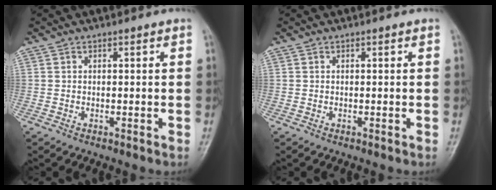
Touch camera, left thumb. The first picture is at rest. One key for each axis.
{"total": 0.0}